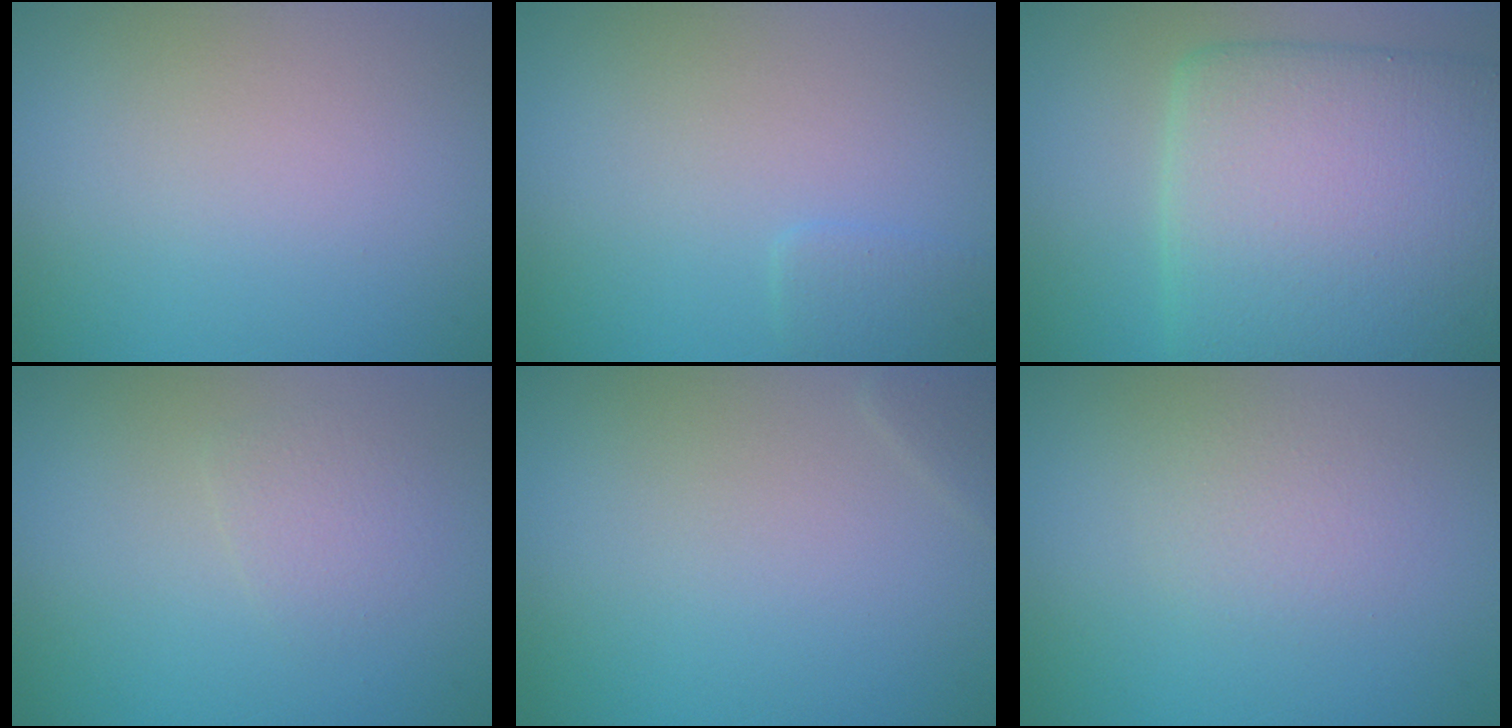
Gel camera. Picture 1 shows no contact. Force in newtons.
{"total": 1.2, "press": 1.2, "slide": 0.1}
{"total": 13.1, "press": 13.1, "slide": 0.4}
{"total": 1.4, "press": 1.4, "slide": 0.1}
{"total": 0.8, "press": 0.8, "slide": 0.1}
{"total": 1.6, "press": 1.6, "slide": 0.1}